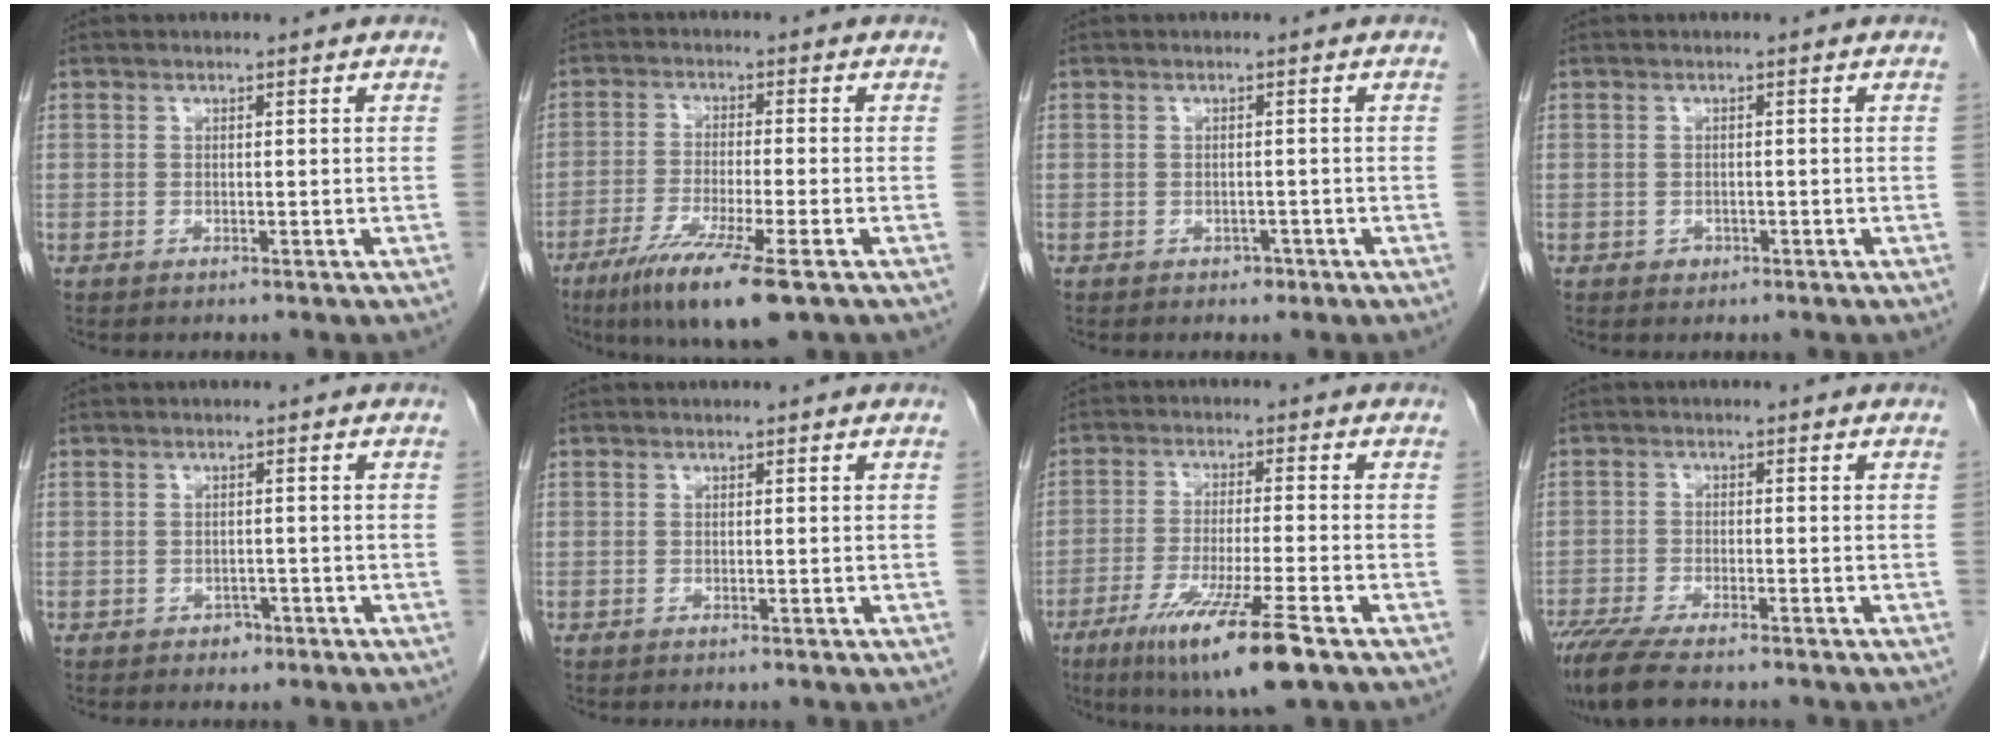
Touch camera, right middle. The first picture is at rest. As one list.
[{"total": 10.7, "force": [-6.4, 0.5, 8.5], "torque": [-0.154, -0.030, -0.105]}, {"total": 1.2, "force": [-0.7, 0.8, 0.4], "torque": [-0.007, 0.002, -0.008]}, {"total": 1.0, "force": [-0.5, 0.8, 0.2], "torque": [-0.003, 0.003, -0.005]}, {"total": 1.5, "force": [-0.9, 1.1, 0.5], "torque": [-0.008, 0.003, -0.011]}, {"total": 0.0}, {"total": 11.7, "force": [-6.7, 0.0, 9.6], "torque": [-0.176, -0.035, -0.112]}, {"total": 9.2, "force": [-7.5, 1.6, 5.1], "torque": [-0.085, -0.021, -0.125]}]